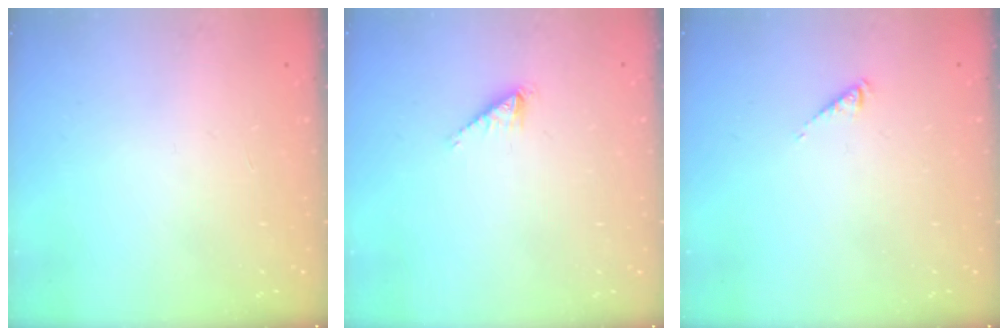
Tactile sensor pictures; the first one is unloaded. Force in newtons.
{"total": 0.8, "press": 0.7, "slide": 0.1}
{"total": 0.8, "press": 0.8, "slide": 0.1}